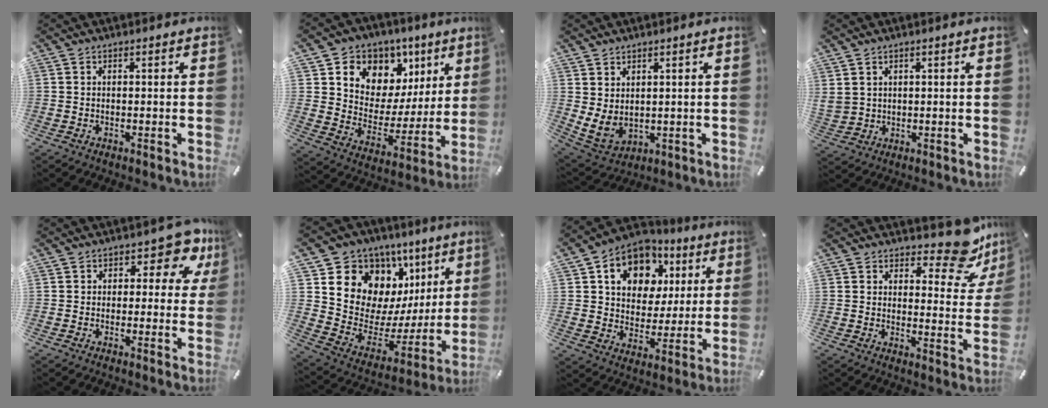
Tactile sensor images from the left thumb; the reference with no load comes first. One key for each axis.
{"total": 9.0, "fx": 4.8, "fy": 7.6, "fz": 0.5, "tx": -0.012, "ty": -0.065, "tz": 0.088}
{"total": 5.0, "fx": 2.3, "fy": 3.8, "fz": 2.3, "tx": -0.055, "ty": -0.018, "tz": 0.045}
{"total": 2.8, "fx": 1.8, "fy": 2.1, "fz": 0.4, "tx": -0.013, "ty": -0.006, "tz": 0.035}
{"total": 8.1, "fx": 4.0, "fy": 4.6, "fz": 5.3, "tx": -0.058, "ty": -0.023, "tz": 0.062}
{"total": 11.8, "fx": 6.4, "fy": 9.5, "fz": 2.9, "tx": -0.042, "ty": -0.085, "tz": 0.124}
{"total": 12.4, "fx": 5.0, "fy": 10.2, "fz": 5.0, "tx": -0.089, "ty": -0.020, "tz": 0.094}
{"total": 12.1, "fx": 9.1, "fy": 4.6, "fz": 6.4, "tx": -0.071, "ty": -0.074, "tz": 0.155}